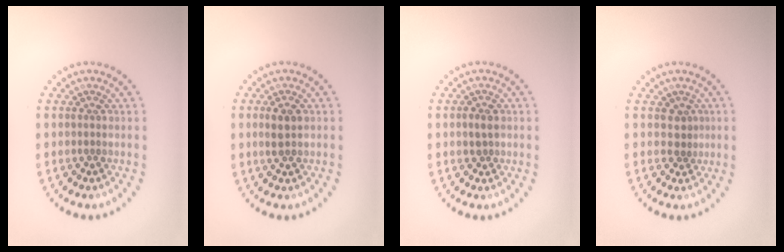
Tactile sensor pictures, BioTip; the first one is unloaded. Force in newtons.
{"total": 1.8, "press": 1.8, "slide": 0.4}
{"total": 1.5, "press": 1.5, "slide": 0.1}
{"total": 1.1, "press": 0.9, "slide": 0.7}